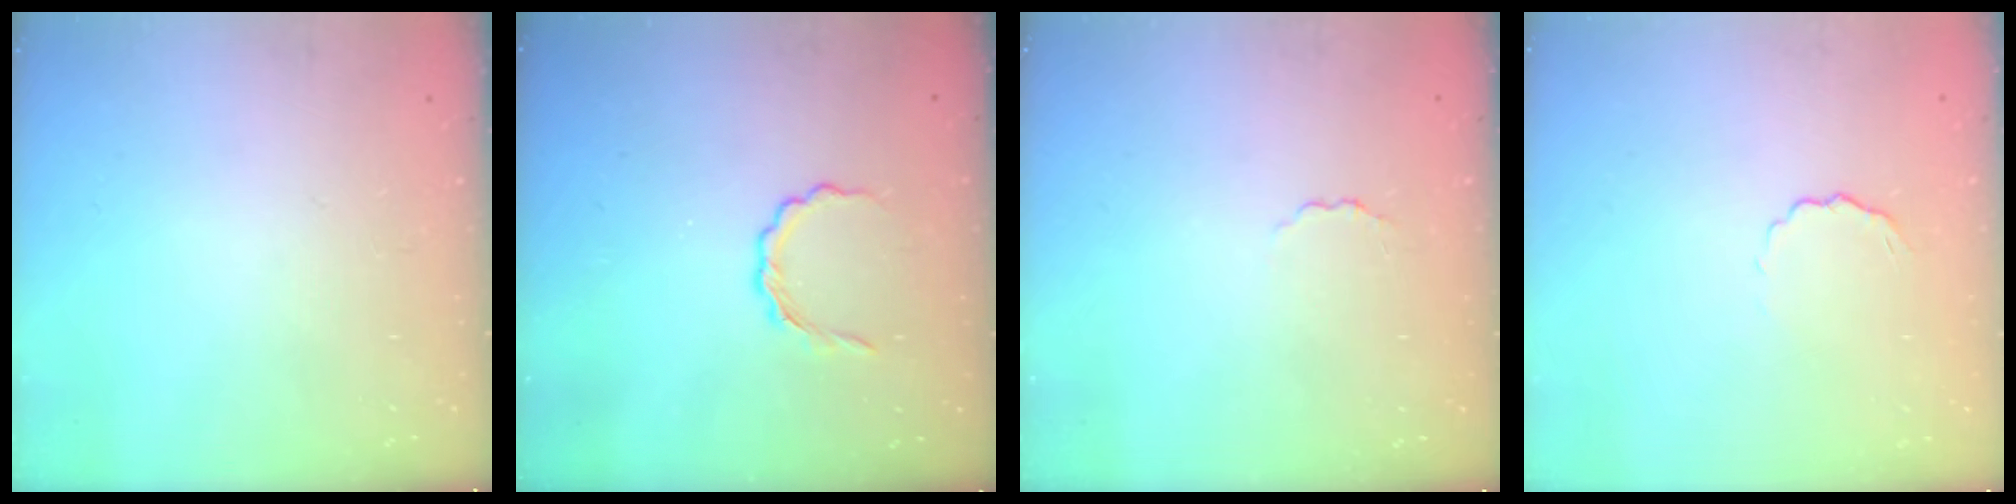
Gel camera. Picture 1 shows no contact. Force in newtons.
{"total": 3.9, "press": 3.7, "slide": 1.2}
{"total": 2.0, "press": 1.9, "slide": 0.6}
{"total": 3.4, "press": 3.3, "slide": 0.8}